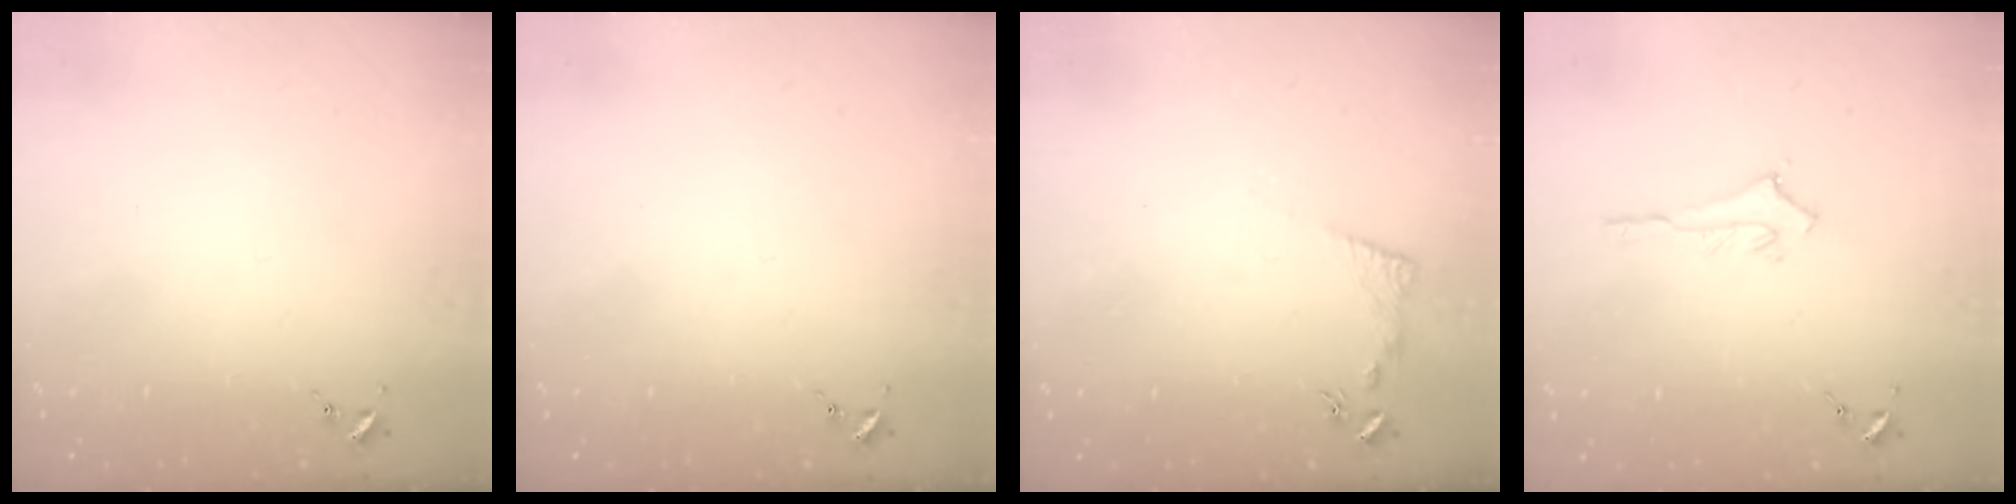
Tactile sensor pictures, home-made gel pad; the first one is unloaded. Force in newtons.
{"total": 0.0}
{"total": 6.0, "press": 6.0, "slide": 0.4}
{"total": 2.9, "press": 2.9, "slide": 0.3}